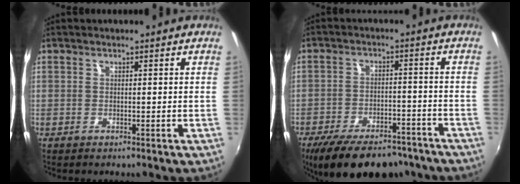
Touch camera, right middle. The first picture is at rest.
{"total": 18.3, "force": [-14.2, 7.4, 8.9], "torque": [-0.178, -0.015, -0.199]}